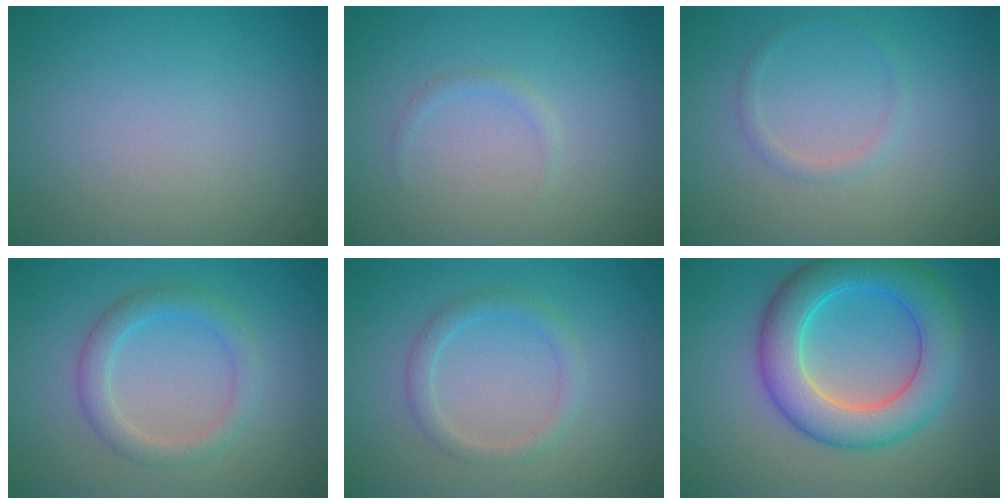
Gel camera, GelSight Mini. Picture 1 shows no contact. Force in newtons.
{"total": 0.7, "press": 0.7, "slide": 0.1}
{"total": 1.0, "press": 1.0, "slide": 0.1}
{"total": 2.9, "press": 2.9, "slide": 0.3}
{"total": 1.9, "press": 1.9, "slide": 0.2}
{"total": 7.8, "press": 7.8, "slide": 0.1}